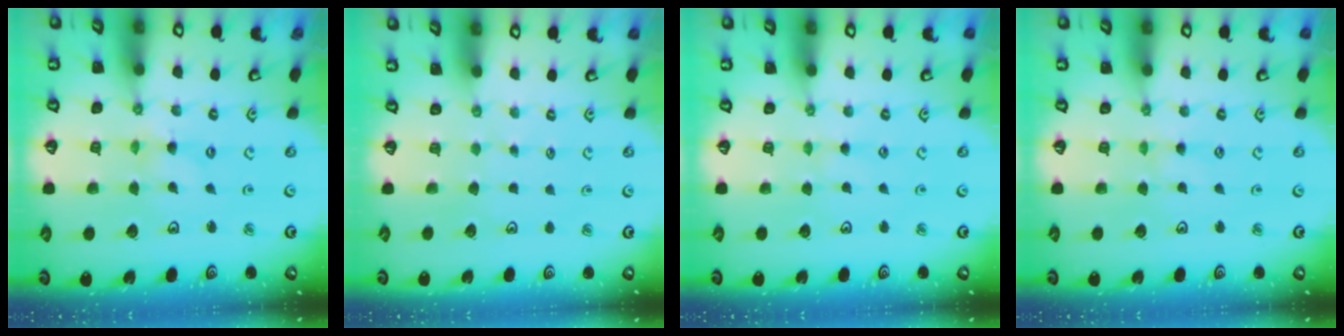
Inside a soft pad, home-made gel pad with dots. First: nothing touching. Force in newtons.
{"total": 0.6, "press": 0.6, "slide": 0.1}
{"total": 0.6, "press": 0.6, "slide": 0.2}
{"total": 0.0}